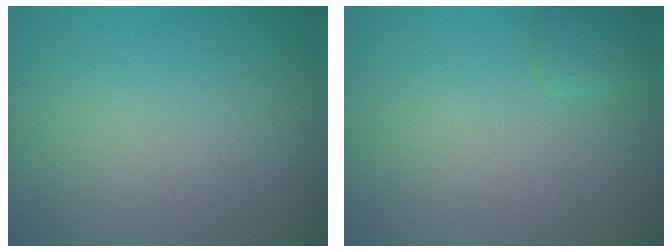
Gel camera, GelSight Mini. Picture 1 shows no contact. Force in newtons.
{"total": 1.7, "press": 1.7, "slide": 0.1}